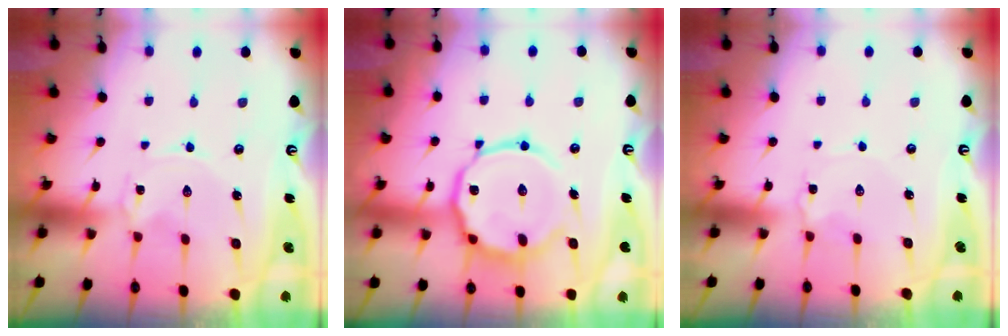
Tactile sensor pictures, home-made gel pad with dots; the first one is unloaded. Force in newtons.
{"total": 14.7, "press": 14.7, "slide": 1.1}
{"total": 1.6, "press": 1.5, "slide": 0.2}